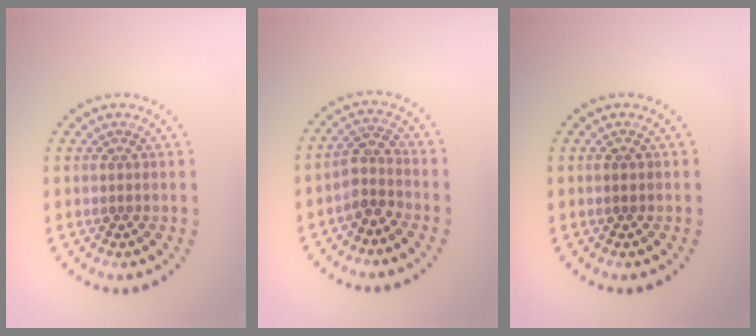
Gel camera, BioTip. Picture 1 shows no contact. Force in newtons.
{"total": 2.4, "press": 2.0, "slide": 1.4}
{"total": 0.7, "press": 0.7, "slide": 0.1}